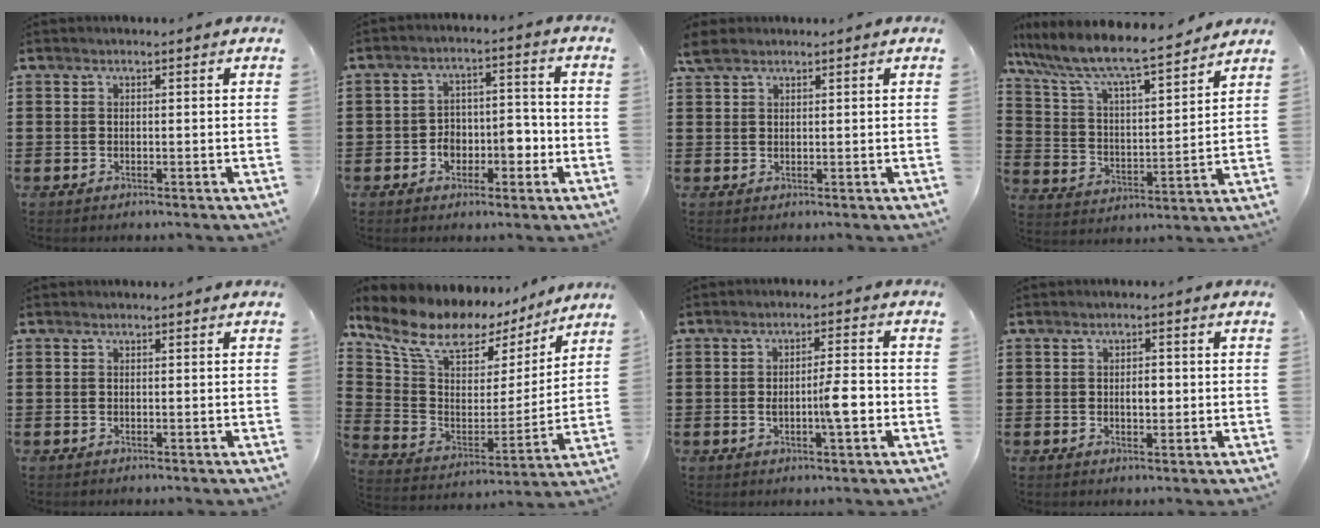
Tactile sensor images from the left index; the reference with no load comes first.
{"total": 5.4, "force": [-2.0, 3.9, 3.2], "torque": [-0.047, 0.007, -0.043]}
{"total": 2.6, "force": [1.9, 1.1, 1.4], "torque": [-0.032, 0.006, 0.035]}
{"total": 7.9, "force": [7.0, 0.7, 3.5], "torque": [-0.099, -0.049, 0.114]}
{"total": 0.0}
{"total": 12.0, "force": [9.5, 4.9, 5.5], "torque": [-0.141, -0.060, 0.166]}
{"total": 5.6, "force": [-1.1, 1.1, 5.4], "torque": [-0.084, 0.003, -0.022]}
{"total": 2.5, "force": [0.0, 1.2, 2.2], "torque": [-0.036, 0.001, -0.003]}